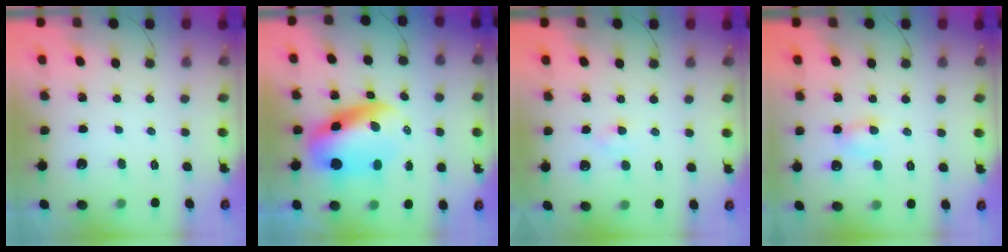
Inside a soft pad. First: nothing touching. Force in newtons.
{"total": 9.3, "press": 9.0, "slide": 2.2}
{"total": 2.4, "press": 2.3, "slide": 0.8}
{"total": 3.9, "press": 3.8, "slide": 1.1}